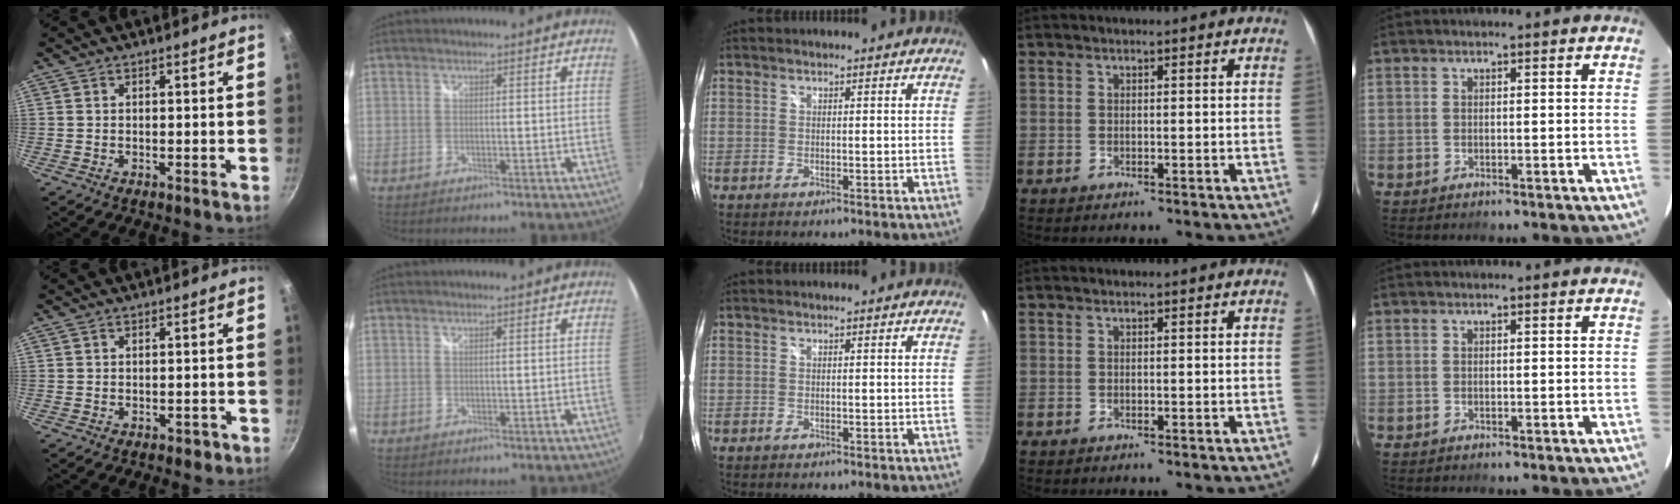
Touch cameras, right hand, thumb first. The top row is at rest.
{"thumb": {"total": 1.7, "force": [-0.6, 1.2, 0.9], "torque": [0.001, 0.015, 0.001]}}